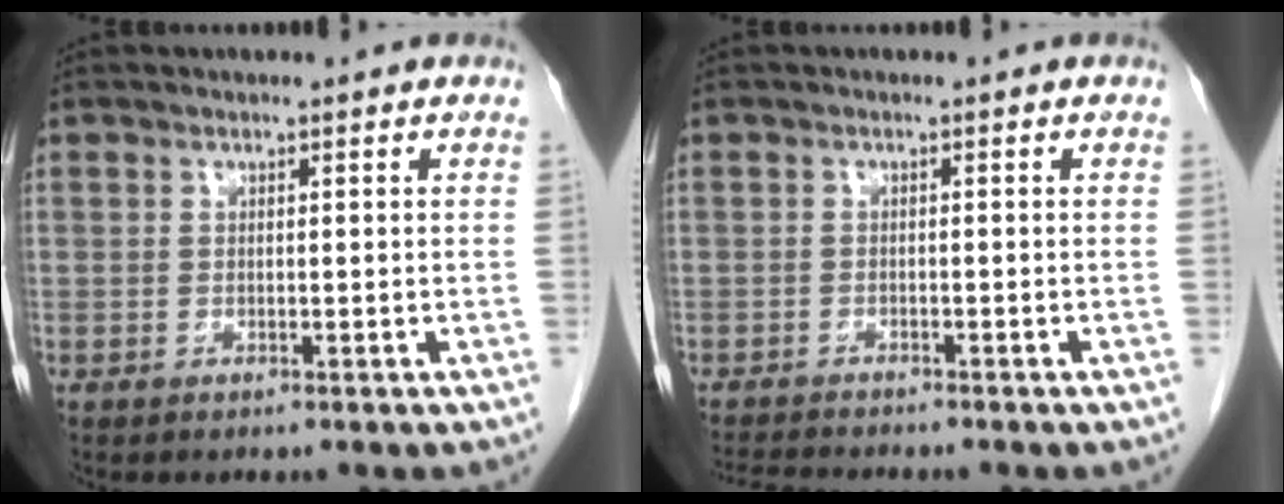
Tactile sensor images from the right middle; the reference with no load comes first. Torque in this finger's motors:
{"motor_torque": [0.16, -0.15, 0.02, 0.01]}